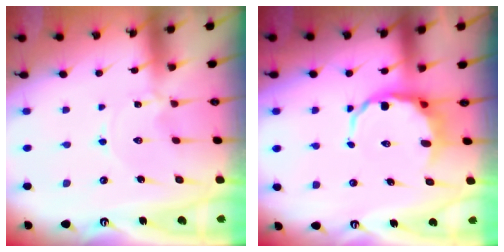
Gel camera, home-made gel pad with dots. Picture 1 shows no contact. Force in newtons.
{"total": 10.1, "press": 9.8, "slide": 2.5}